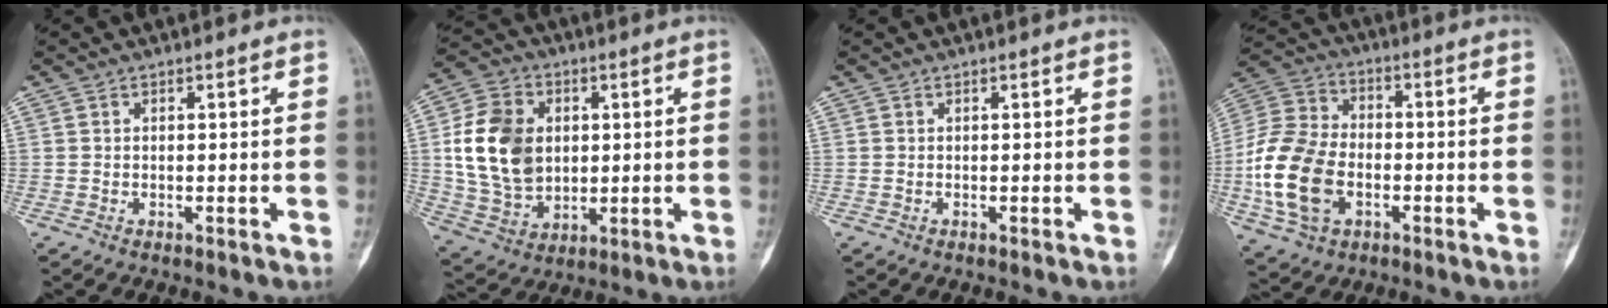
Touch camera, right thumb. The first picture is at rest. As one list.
[{"total": 15.8, "force": [2.0, 12.1, 10.1], "torque": [-0.162, 0.000, 0.044]}, {"total": 0.0}, {"total": 16.8, "force": [-3.9, 11.4, 11.8], "torque": [-0.233, 0.017, -0.076]}]